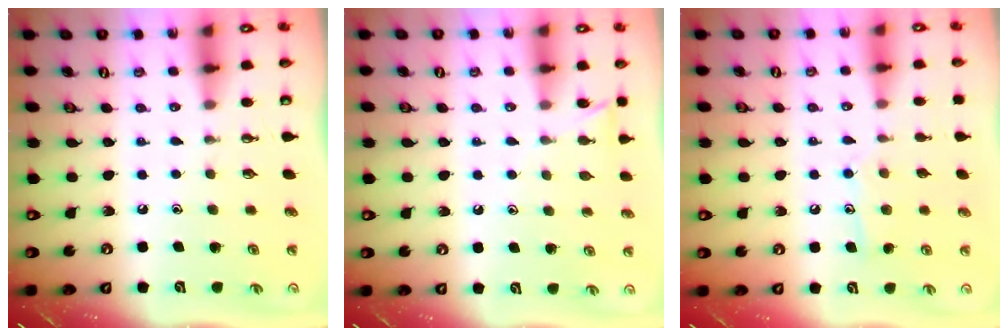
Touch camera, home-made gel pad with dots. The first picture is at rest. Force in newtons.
{"total": 5.4, "press": 5.4, "slide": 0.6}
{"total": 9.2, "press": 9.2, "slide": 0.5}